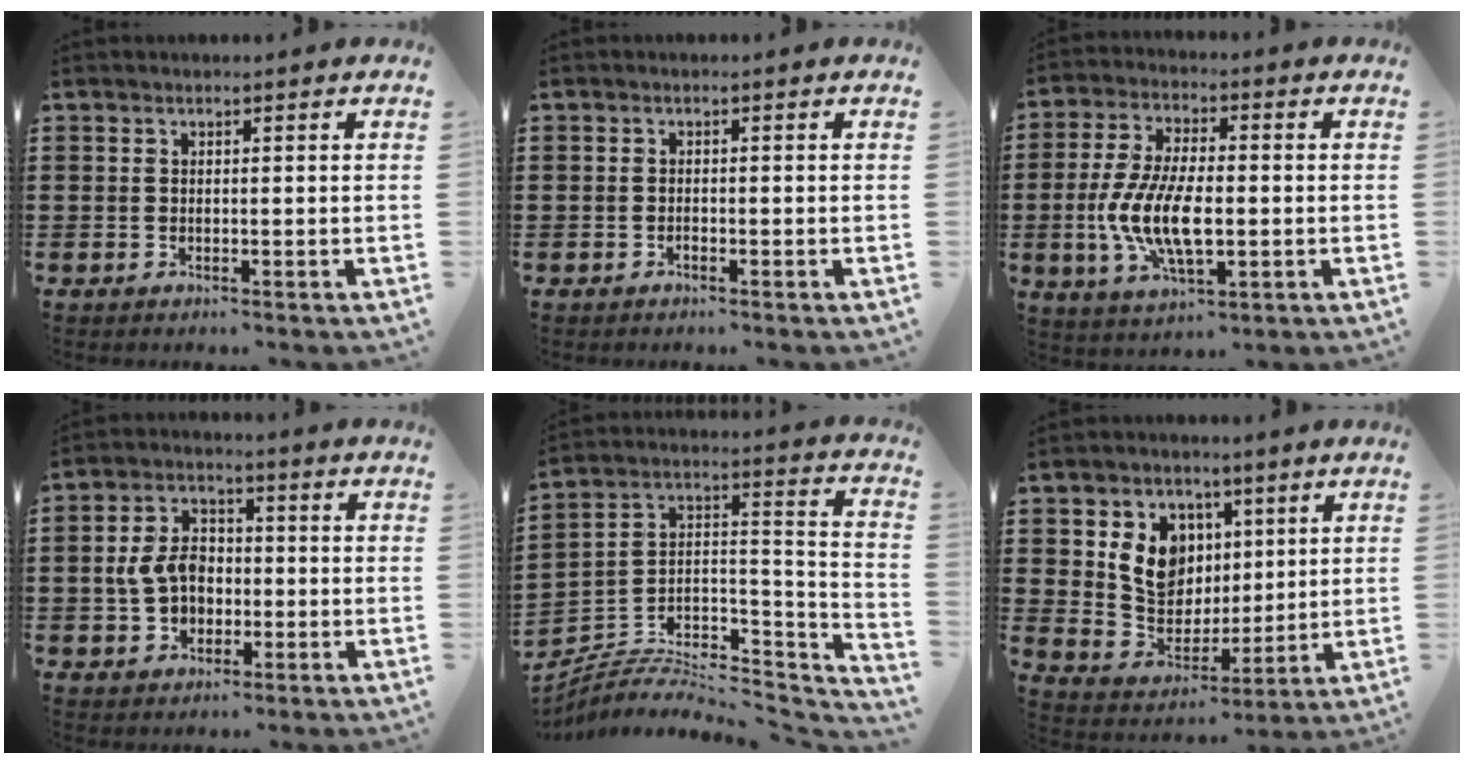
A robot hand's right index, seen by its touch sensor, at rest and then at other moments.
{"total": 0.5, "force": [-0.5, 0.1, 0.2], "torque": [-0.005, -0.001, -0.010]}
{"total": 10.9, "force": [-1.9, 4.7, 9.7], "torque": [-0.218, -0.012, -0.038]}
{"total": 6.6, "force": [-0.8, 4.9, 4.4], "torque": [-0.112, 0.004, -0.019]}
{"total": 5.6, "force": [-4.5, 2.7, 2.0], "torque": [-0.043, -0.004, -0.089]}
{"total": 9.1, "force": [3.0, 7.7, 3.6], "torque": [-0.090, 0.008, 0.060]}